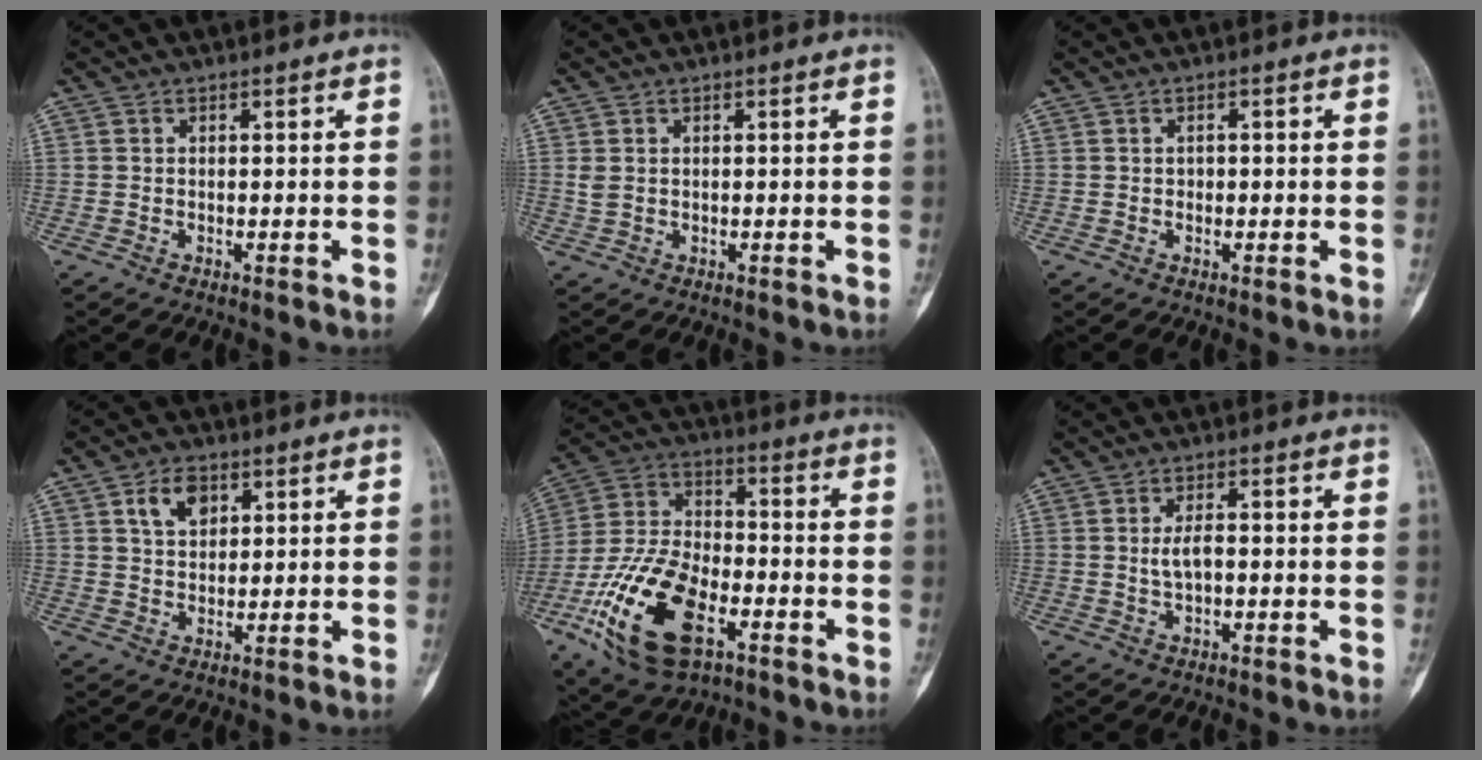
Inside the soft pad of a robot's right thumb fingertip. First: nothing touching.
{"total": 1.5, "force": [0.4, 1.0, 1.1], "torque": [-0.027, 0.006, 0.014]}
{"total": 1.0, "force": [0.0, 0.8, 0.6], "torque": [-0.002, 0.003, -0.003]}
{"total": 5.8, "force": [2.6, 3.8, 3.5], "torque": [-0.045, -0.008, 0.046]}
{"total": 20.2, "force": [-8.2, 10.4, 15.2], "torque": [-0.293, 0.029, -0.146]}
{"total": 3.4, "force": [-0.1, 1.6, 3.0], "torque": [-0.061, 0.007, -0.002]}